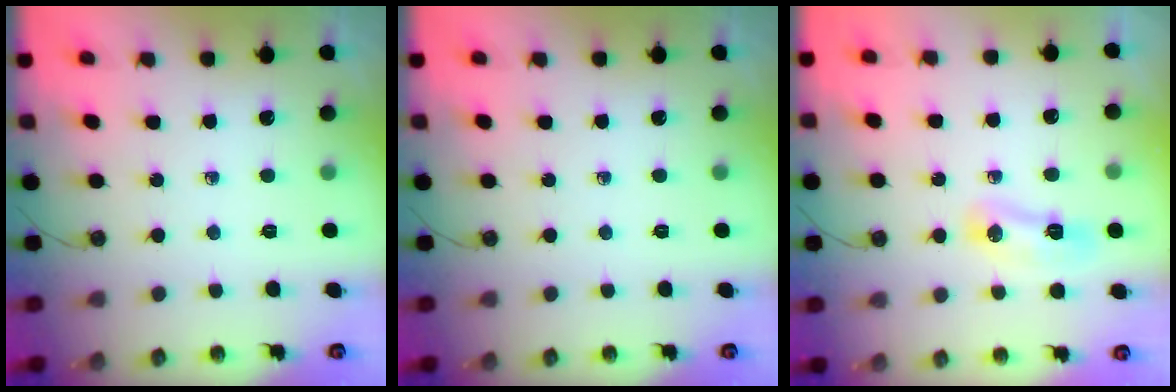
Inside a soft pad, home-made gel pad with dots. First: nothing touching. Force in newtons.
{"total": 0.0}
{"total": 23.1, "press": 9.5, "slide": 21.1}